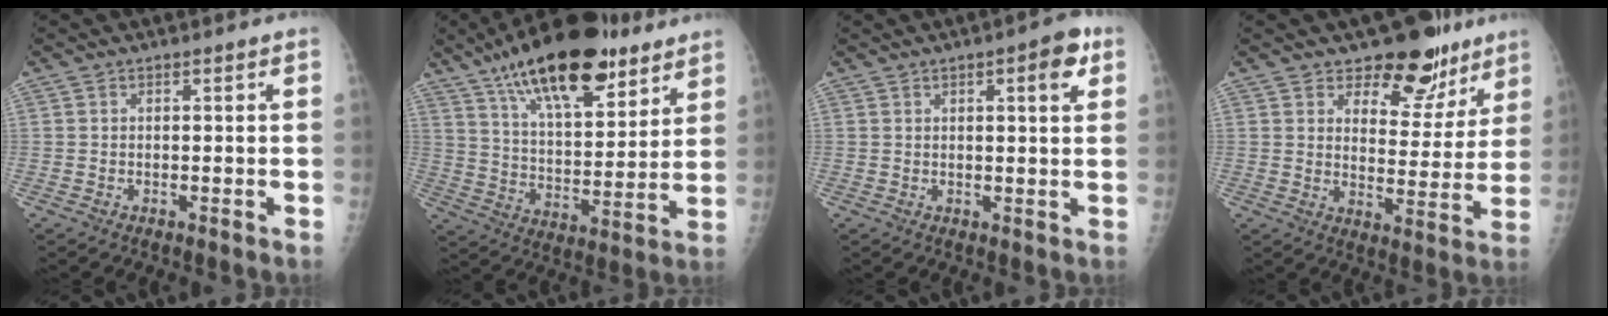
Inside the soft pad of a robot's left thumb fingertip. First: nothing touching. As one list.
[{"total": 23.3, "force": [15.3, 8.9, 15.2], "torque": [-0.217, -0.050, 0.250]}, {"total": 5.6, "force": [2.5, 1.6, 4.8], "torque": [-0.050, -0.005, 0.027]}, {"total": 13.4, "force": [9.8, 7.3, 5.4], "torque": [-0.017, -0.063, 0.135]}]